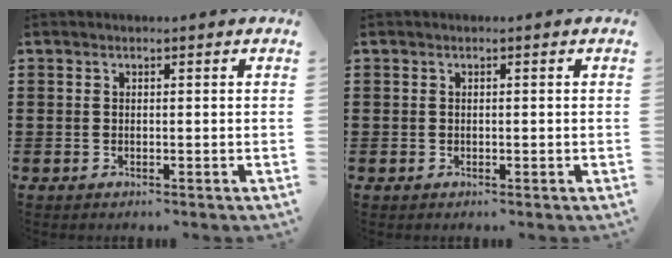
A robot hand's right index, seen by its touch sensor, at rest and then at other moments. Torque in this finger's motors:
{"motor_torque": [-0.68, 0.60, 0.02, -0.01]}